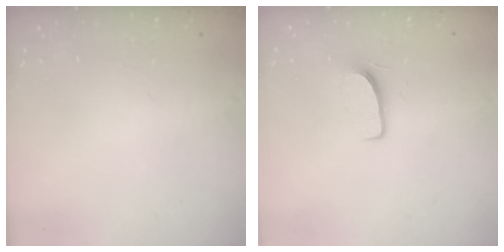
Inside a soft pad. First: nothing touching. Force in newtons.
{"total": 6.7, "press": 6.7, "slide": 0.5}